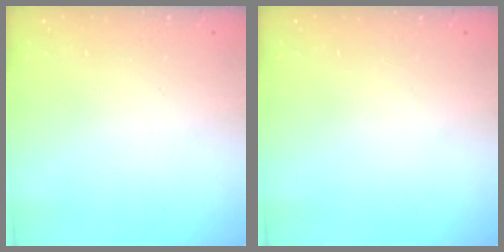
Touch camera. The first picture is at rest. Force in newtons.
{"total": 0.0}